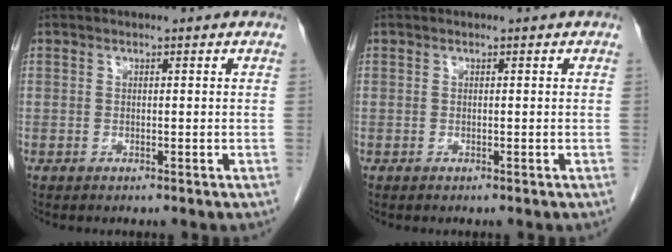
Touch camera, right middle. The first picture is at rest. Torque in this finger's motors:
{"motor_torque": [-0.11, 0.40, -0.06, 0.00]}